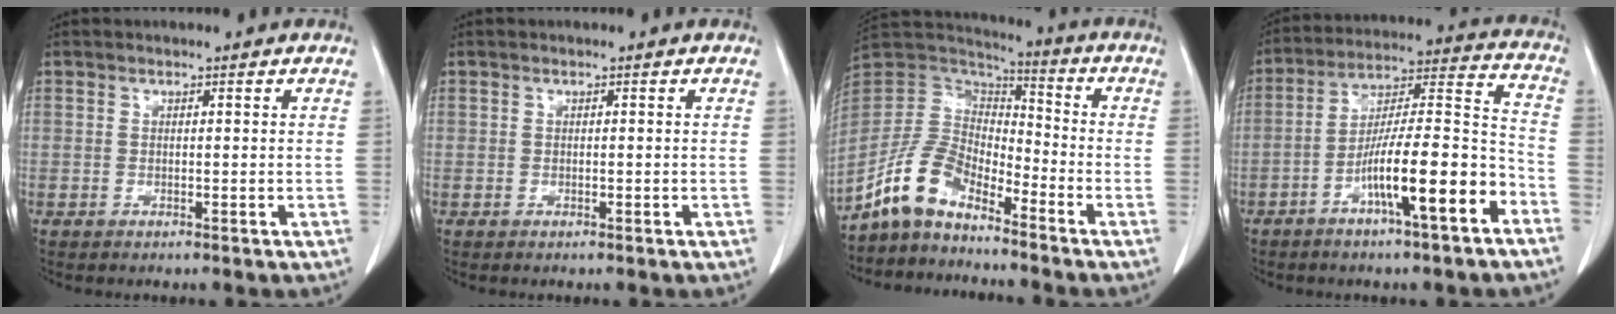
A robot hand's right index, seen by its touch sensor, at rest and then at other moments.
{"total": 0.0}
{"total": 10.1, "force": [-7.9, 4.0, 4.8], "torque": [-0.108, 0.025, -0.159]}
{"total": 15.0, "force": [-7.1, 1.3, 13.1], "torque": [-0.219, 0.009, -0.117]}